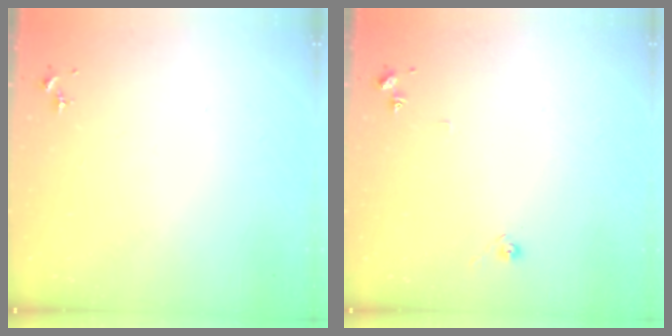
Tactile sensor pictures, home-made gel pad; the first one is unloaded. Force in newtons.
{"total": 6.2, "press": 6.2, "slide": 0.6}